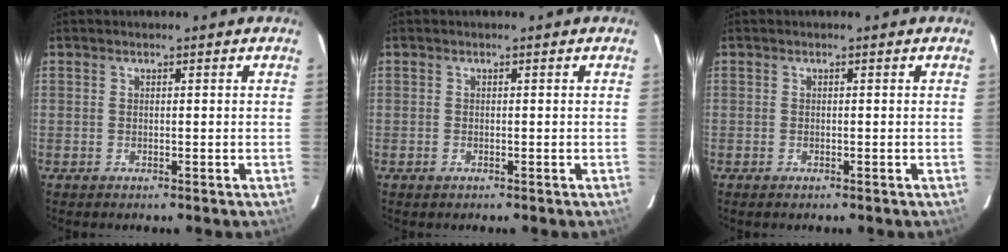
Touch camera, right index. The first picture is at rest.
{"total": 0.7, "force": [-0.5, 0.4, 0.3], "torque": [-0.005, -0.001, -0.010]}
{"total": 0.8, "force": [-0.6, 0.4, 0.4], "torque": [-0.007, -0.003, -0.012]}